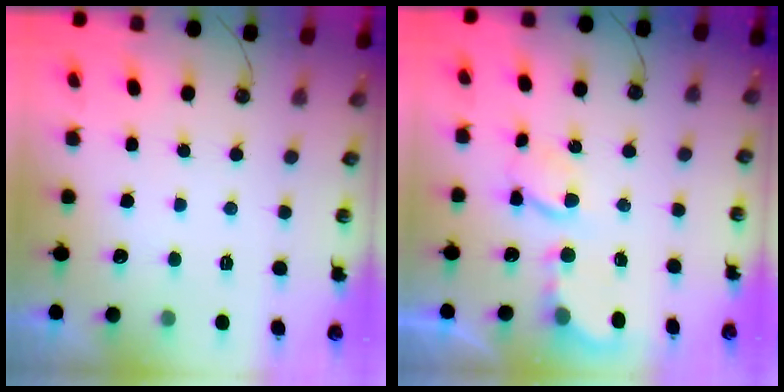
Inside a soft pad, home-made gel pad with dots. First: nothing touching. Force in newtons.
{"total": 5.0, "press": 5.0, "slide": 0.1}